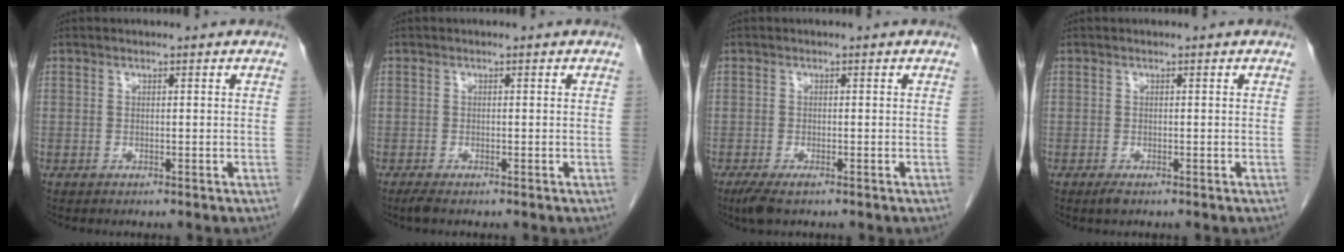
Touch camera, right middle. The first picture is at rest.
{"total": 1.3, "force": [-1.0, 0.2, 0.8], "torque": [-0.022, -0.005, -0.019]}
{"total": 2.6, "force": [-1.8, 0.6, 1.9], "torque": [-0.038, -0.008, -0.031]}
{"total": 1.1, "force": [-0.7, 0.3, 0.7], "torque": [-0.015, -0.002, -0.010]}